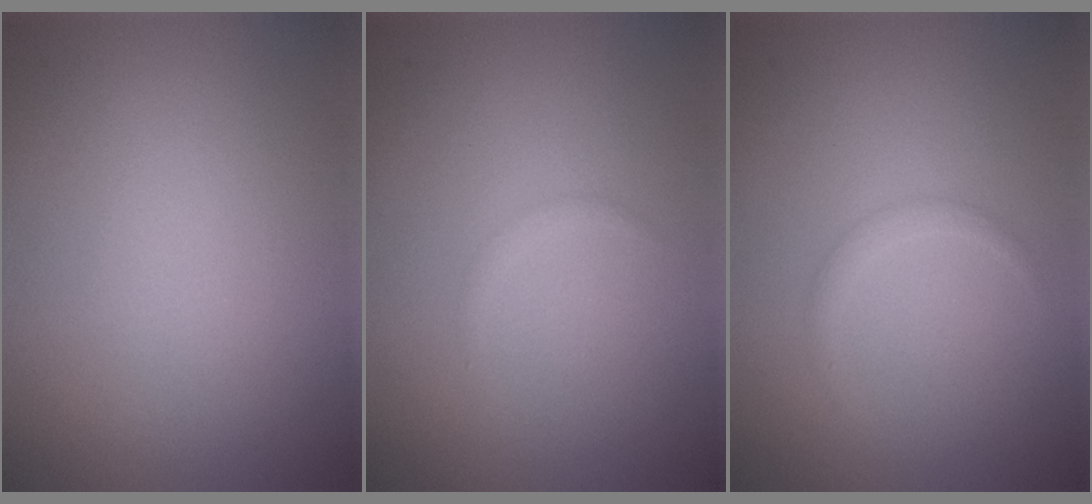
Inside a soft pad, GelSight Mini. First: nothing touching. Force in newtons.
{"total": 0.5, "press": 0.5, "slide": 0.1}
{"total": 0.9, "press": 0.9, "slide": 0.1}